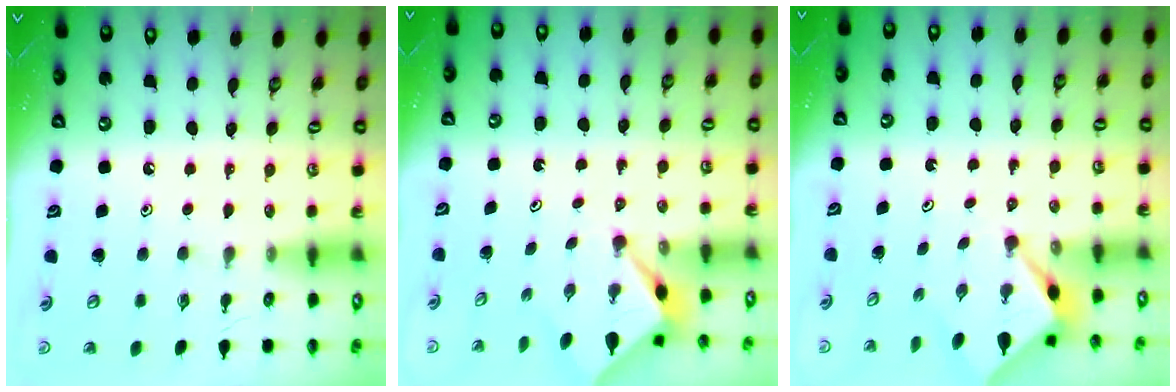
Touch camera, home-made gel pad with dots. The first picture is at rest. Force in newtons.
{"total": 2.7, "press": 2.7, "slide": 0.1}
{"total": 2.6, "press": 2.6, "slide": 0.1}